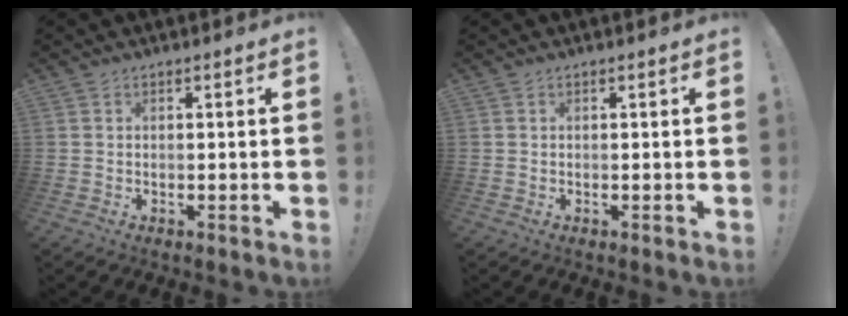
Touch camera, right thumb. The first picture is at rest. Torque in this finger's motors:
{"motor_torque": [0.00, 0.00, 0.00, 0.00, 0.00]}